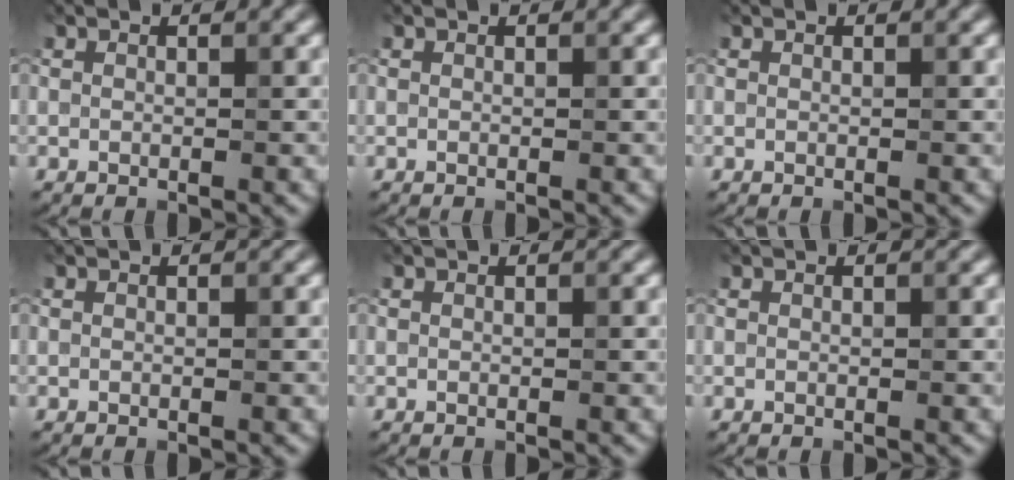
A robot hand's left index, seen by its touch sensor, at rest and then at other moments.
{"total": 0.0}
{"total": 0.0}
{"total": 0.0}
{"total": 0.0}
{"total": 0.0}